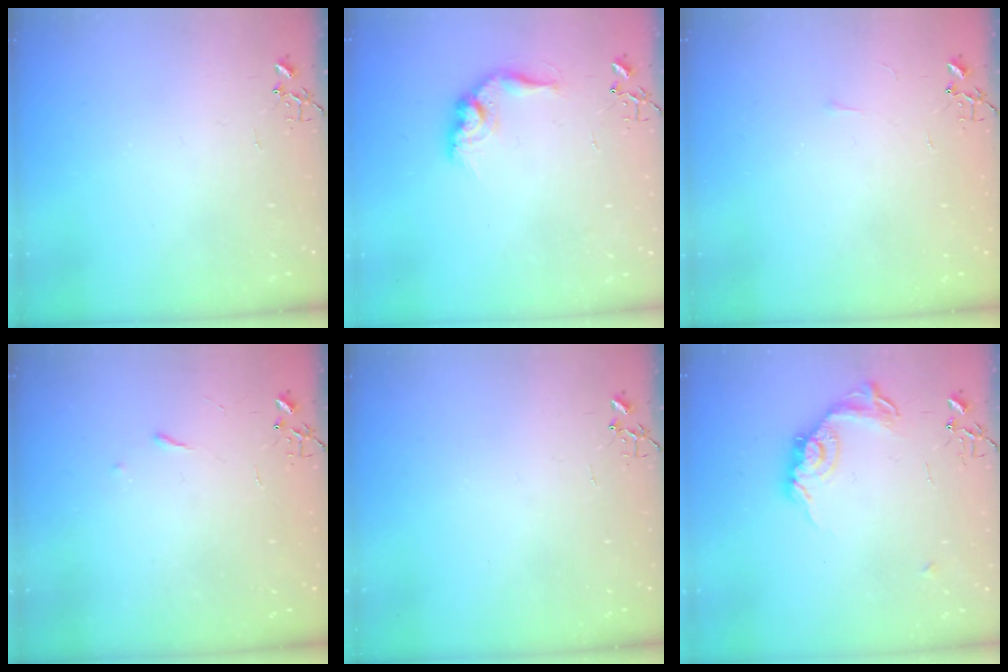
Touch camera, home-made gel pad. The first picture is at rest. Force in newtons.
{"total": 12.4, "press": 12.4, "slide": 0.6}
{"total": 3.3, "press": 3.2, "slide": 0.5}
{"total": 2.9, "press": 2.8, "slide": 0.5}
{"total": 0.0}
{"total": 14.2, "press": 14.2, "slide": 0.6}